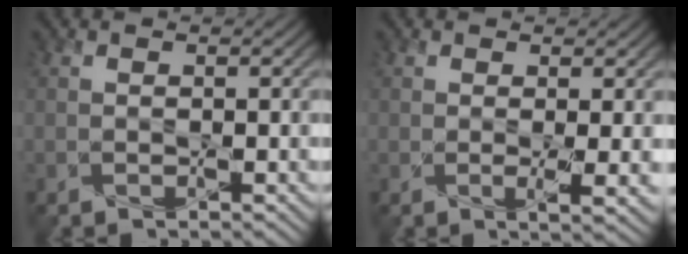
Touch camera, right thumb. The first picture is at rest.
{"total": 2.1, "force": [0.6, 0.2, 2.0], "torque": [-0.037, -0.004, 0.010]}